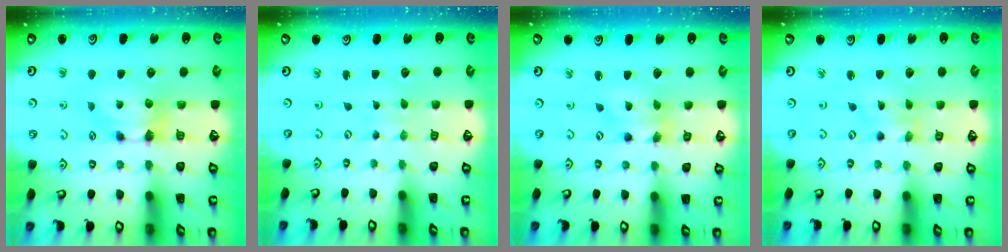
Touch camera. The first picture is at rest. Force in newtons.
{"total": 5.8, "press": 5.8, "slide": 0.3}
{"total": 2.6, "press": 2.1, "slide": 1.6}
{"total": 4.0, "press": 3.9, "slide": 0.7}